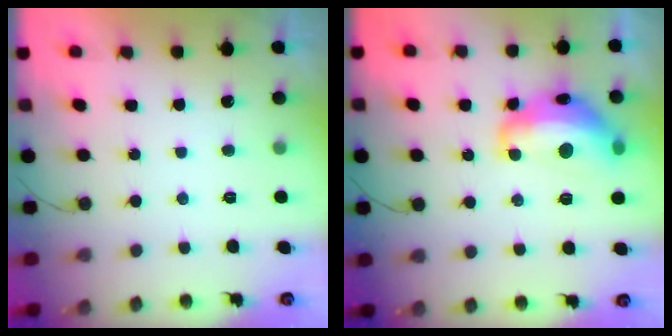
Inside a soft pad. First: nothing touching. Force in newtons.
{"total": 15.6, "press": 15.6, "slide": 1.0}